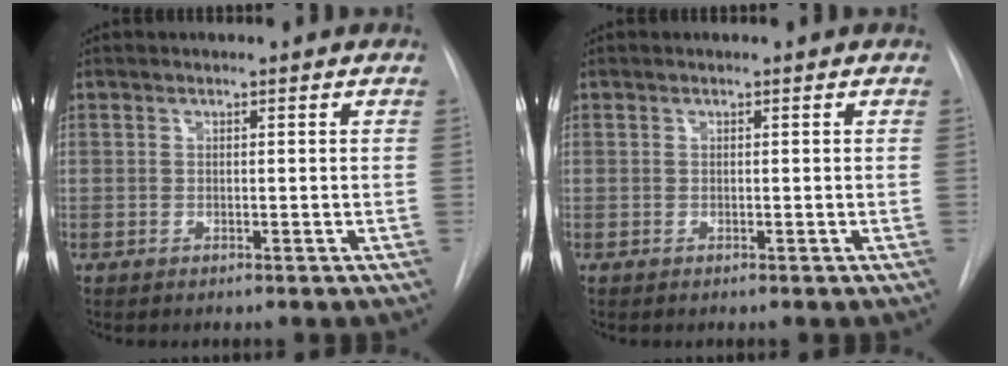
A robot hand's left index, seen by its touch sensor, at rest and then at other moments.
{"total": 0.0}